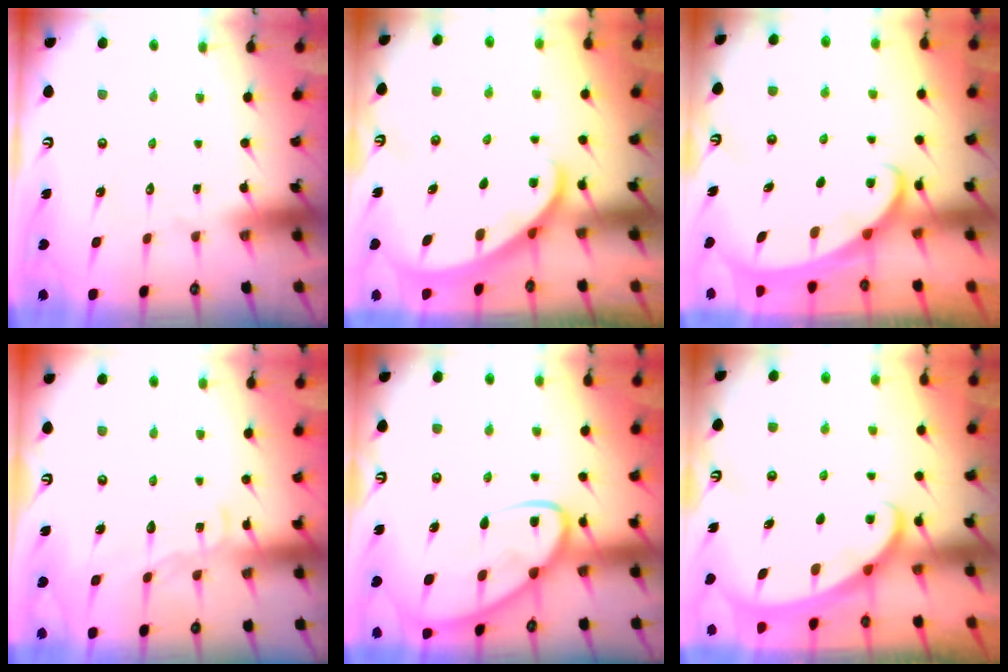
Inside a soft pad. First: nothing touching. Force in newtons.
{"total": 1.9, "press": 1.9, "slide": 0.2}
{"total": 2.1, "press": 2.1, "slide": 0.3}
{"total": 7.6, "press": 7.5, "slide": 0.7}
{"total": 12.1, "press": 12.1, "slide": 1.0}
{"total": 2.3, "press": 2.2, "slide": 0.4}